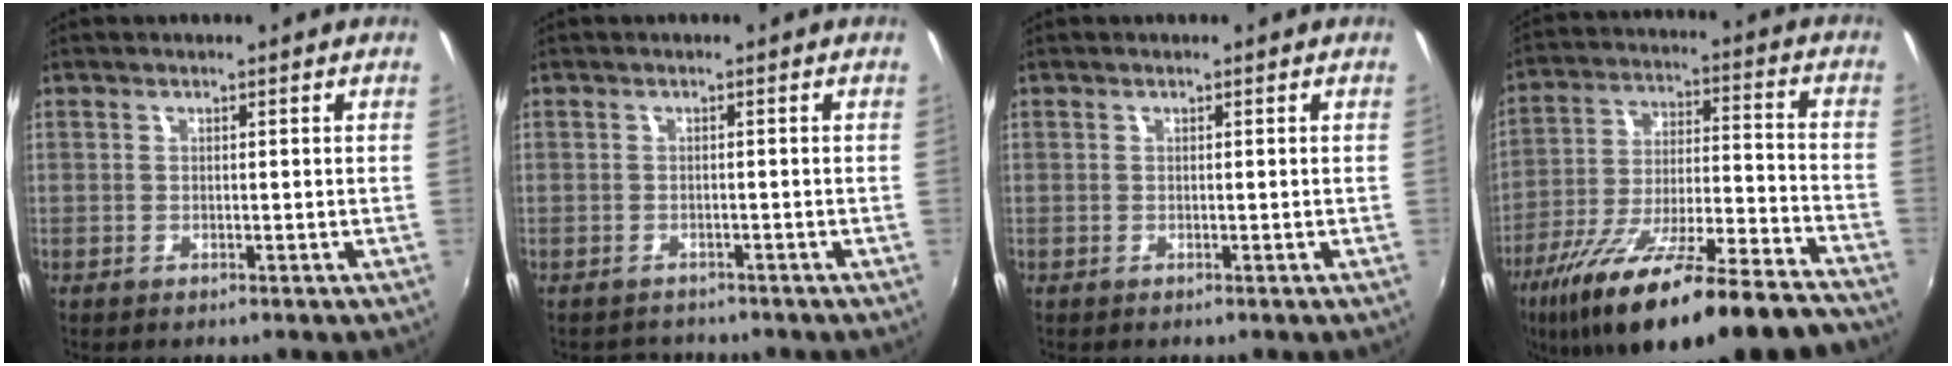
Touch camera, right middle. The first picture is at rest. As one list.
[{"total": 2.5, "force": [-2.3, 0.9, 0.0], "torque": [-0.007, 0.001, -0.037]}, {"total": 0.0}, {"total": 27.0, "force": [-21.3, 4.7, 15.9], "torque": [-0.276, -0.057, -0.320]}]